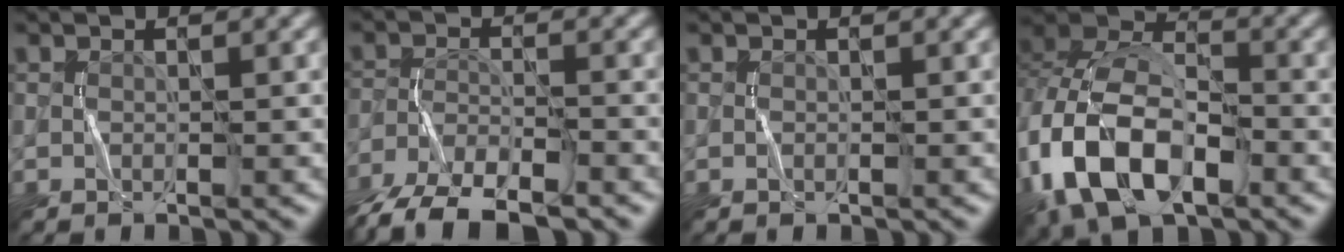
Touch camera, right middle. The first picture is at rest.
{"total": 7.1, "force": [-5.6, 2.3, 3.8], "torque": [-0.065, -0.008, -0.109]}
{"total": 0.0}
{"total": 12.4, "force": [-4.9, 7.2, 8.7], "torque": [-0.191, -0.002, -0.103]}